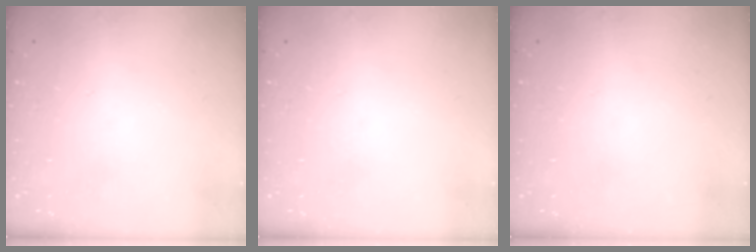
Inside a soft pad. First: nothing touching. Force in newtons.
{"total": 0.0}
{"total": 0.0}